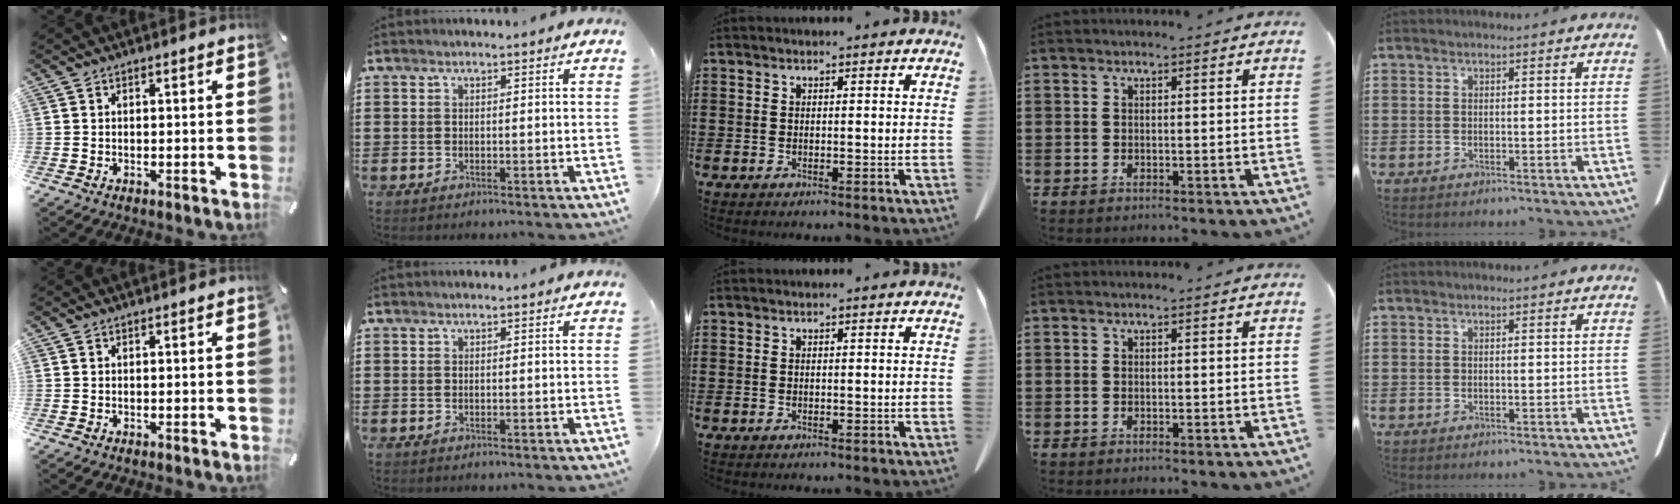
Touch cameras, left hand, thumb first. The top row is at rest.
{}